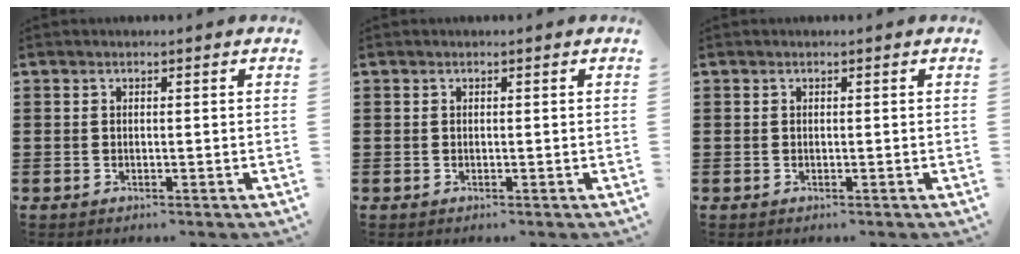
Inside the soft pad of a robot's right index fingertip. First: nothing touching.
{"total": 0.0}
{"total": 0.0}